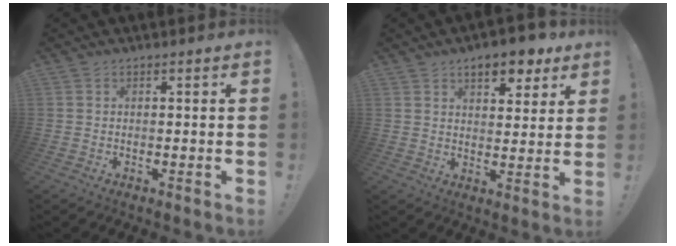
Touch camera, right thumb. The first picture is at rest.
{"total": 9.6, "force": [6.4, 4.1, 5.7], "torque": [-0.064, -0.036, 0.109]}